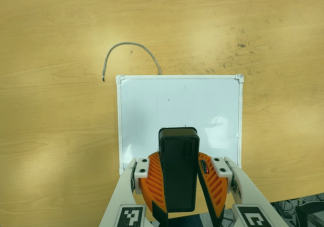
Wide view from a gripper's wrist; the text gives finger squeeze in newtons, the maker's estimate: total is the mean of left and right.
{"total": 9.3, "left": 9.4, "right": 9.2}